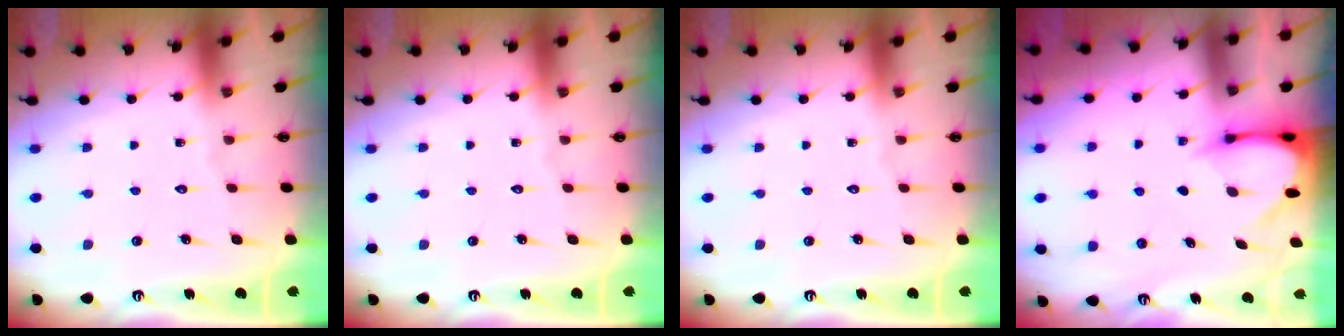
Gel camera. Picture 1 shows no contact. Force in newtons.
{"total": 0.0}
{"total": 0.0}
{"total": 3.4, "press": 3.3, "slide": 0.3}